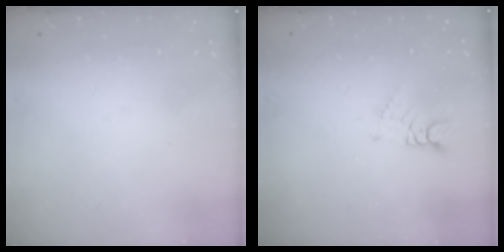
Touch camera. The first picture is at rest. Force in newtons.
{"total": 1.6, "press": 1.6, "slide": 0.2}